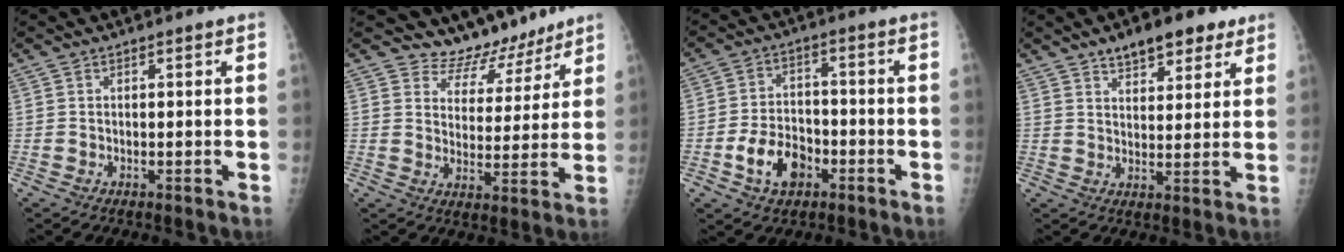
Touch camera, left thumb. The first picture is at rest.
{"total": 8.6, "force": [7.8, 3.5, -0.7], "torque": [0.037, -0.070, 0.123]}
{"total": 9.0, "force": [-4.1, 6.1, 5.2], "torque": [-0.070, 0.027, -0.069]}
{"total": 9.3, "force": [6.1, 4.4, 5.5], "torque": [-0.045, -0.023, 0.090]}